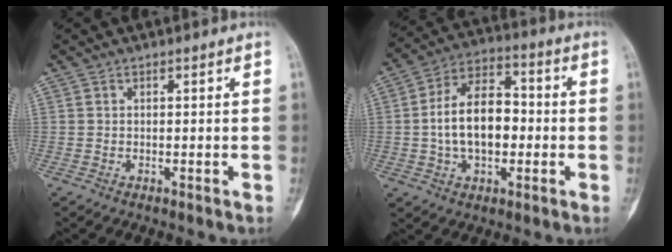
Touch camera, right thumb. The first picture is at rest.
{"total": 14.0, "force": [-0.9, 8.6, 11.0], "torque": [-0.170, 0.032, -0.020]}